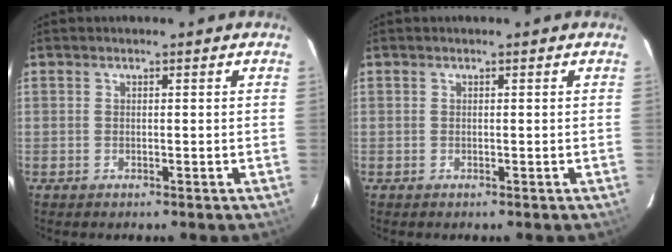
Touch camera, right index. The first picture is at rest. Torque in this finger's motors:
{"motor_torque": [0.00, 0.00, 0.00, 0.00]}